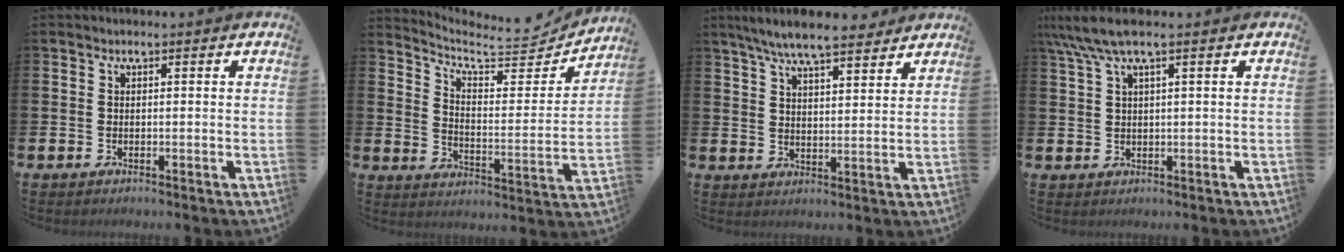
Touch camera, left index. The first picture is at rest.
{"total": 7.0, "force": [6.3, 1.9, 2.2], "torque": [-0.060, -0.056, 0.103]}
{"total": 7.7, "force": [7.1, 1.1, 2.8], "torque": [-0.070, -0.026, 0.128]}
{"total": 4.6, "force": [2.9, 0.6, 3.6], "torque": [-0.077, 0.002, 0.053]}